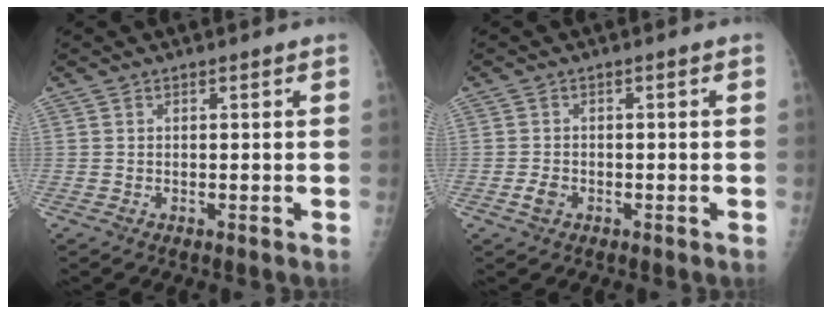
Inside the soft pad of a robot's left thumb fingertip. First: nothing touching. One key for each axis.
{"total": 2.0, "fx": -0.9, "fy": 1.4, "fz": 1.2, "tx": -0.023, "ty": 0.006, "tz": -0.017}